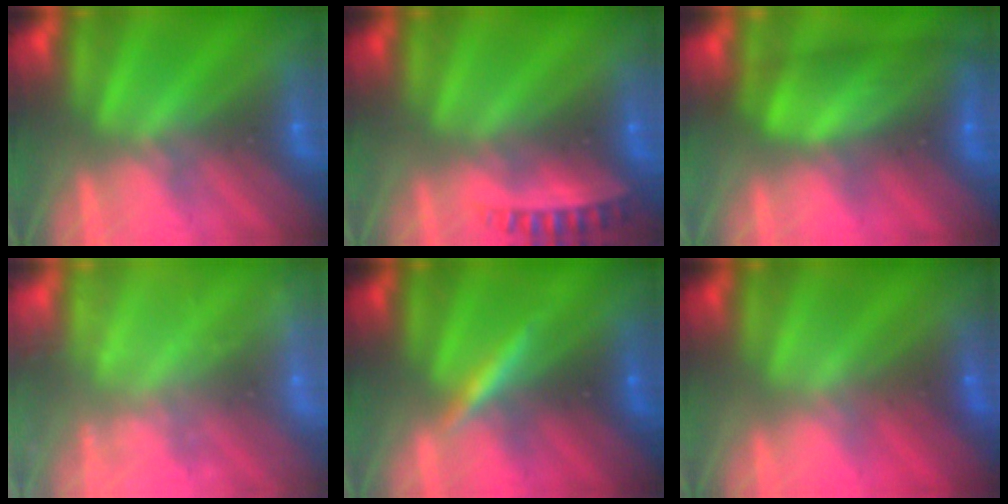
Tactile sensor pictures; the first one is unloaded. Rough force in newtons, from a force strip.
{"total": 2.9}
{"total": 7.3}
{"total": 2.4}
{"total": 3.2}
{"total": 1.6}